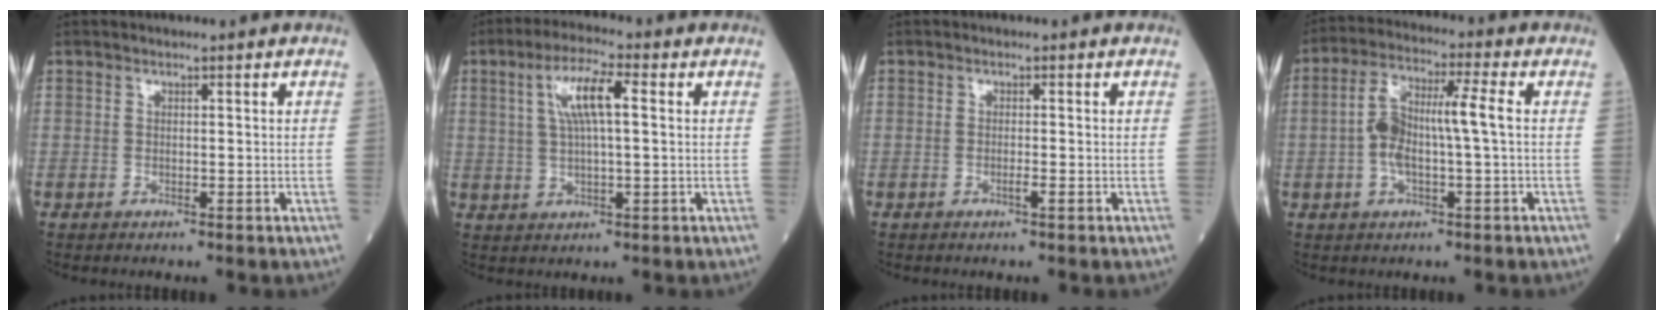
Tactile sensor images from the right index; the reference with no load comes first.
{"total": 7.4, "force": [1.9, 1.3, 7.1], "torque": [-0.140, 0.014, 0.037]}
{"total": 0.9, "force": [-0.4, -0.1, 0.8], "torque": [-0.013, 0.000, -0.007]}
{"total": 8.9, "force": [0.0, 1.5, 8.8], "torque": [-0.178, 0.026, -0.003]}